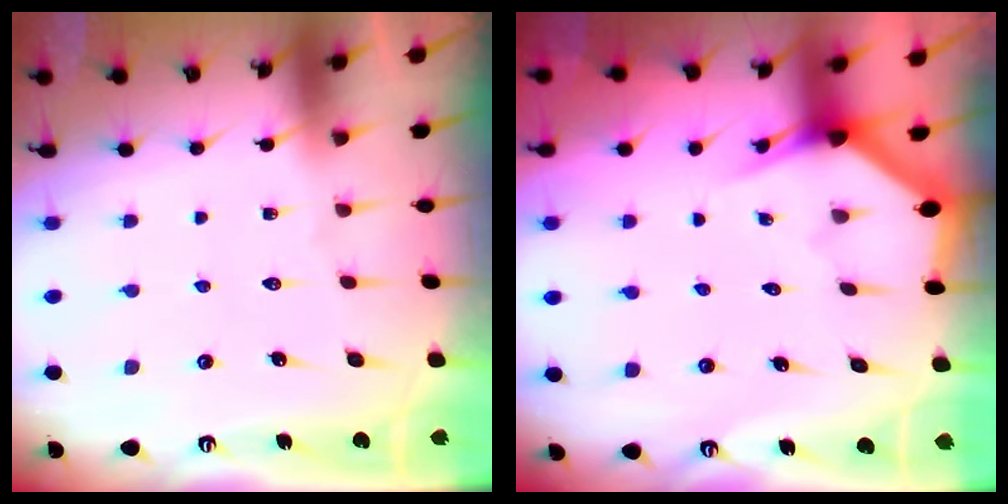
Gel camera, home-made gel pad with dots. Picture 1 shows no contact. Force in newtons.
{"total": 2.9, "press": 2.9, "slide": 0.1}